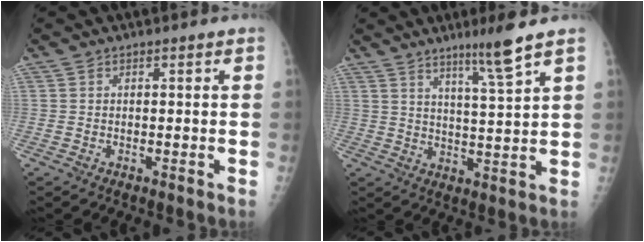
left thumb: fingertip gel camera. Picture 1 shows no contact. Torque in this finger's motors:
{"motor_torque": [-0.18, -0.21, 0.09, -0.05, 0.01]}